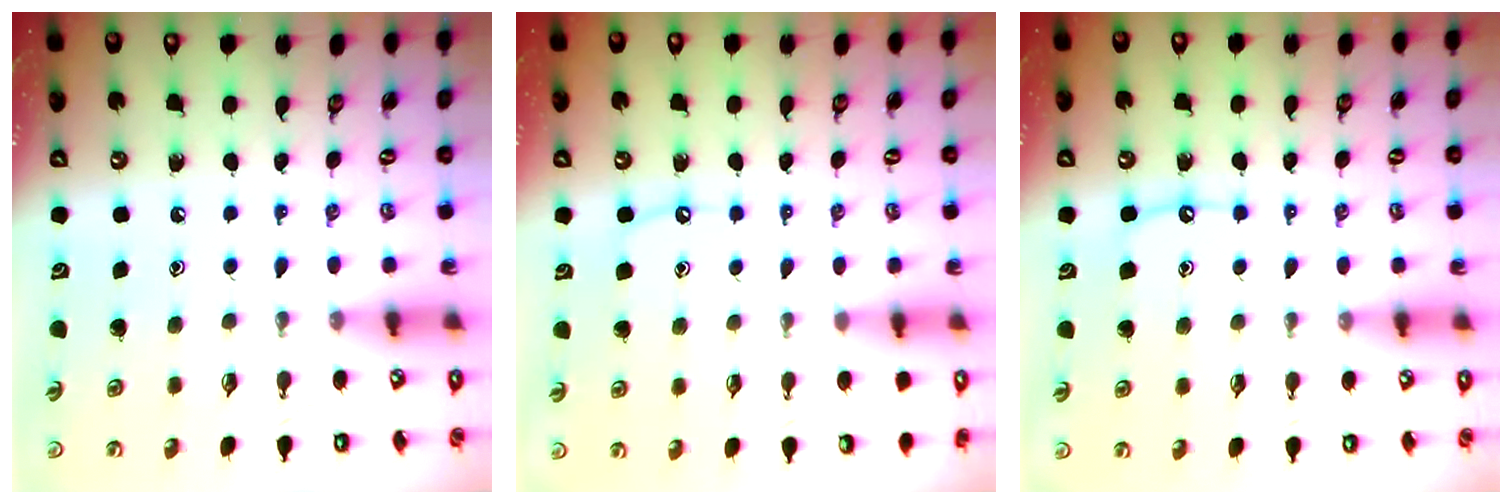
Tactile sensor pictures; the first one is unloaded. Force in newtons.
{"total": 4.0, "press": 4.0, "slide": 0.5}
{"total": 5.9, "press": 5.9, "slide": 0.6}